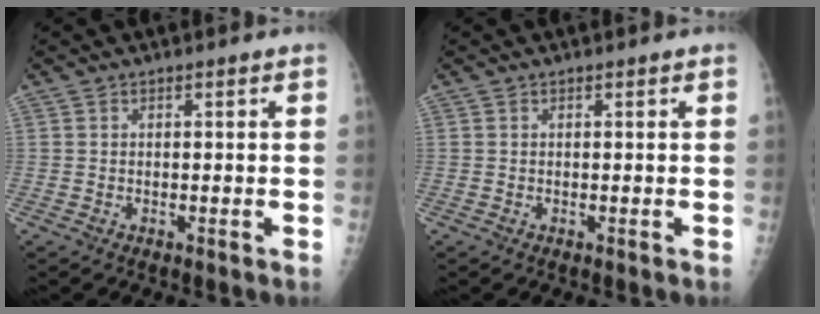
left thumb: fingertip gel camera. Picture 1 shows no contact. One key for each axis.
{"total": 0.0}